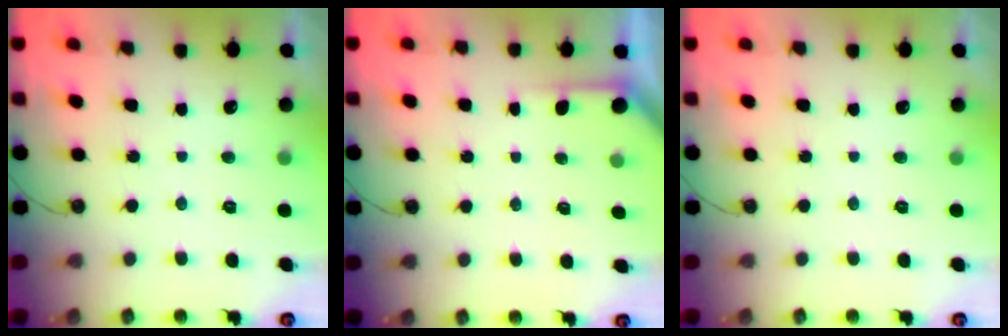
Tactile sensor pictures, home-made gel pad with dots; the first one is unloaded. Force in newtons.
{"total": 2.2, "press": 2.2, "slide": 0.3}
{"total": 0.0}